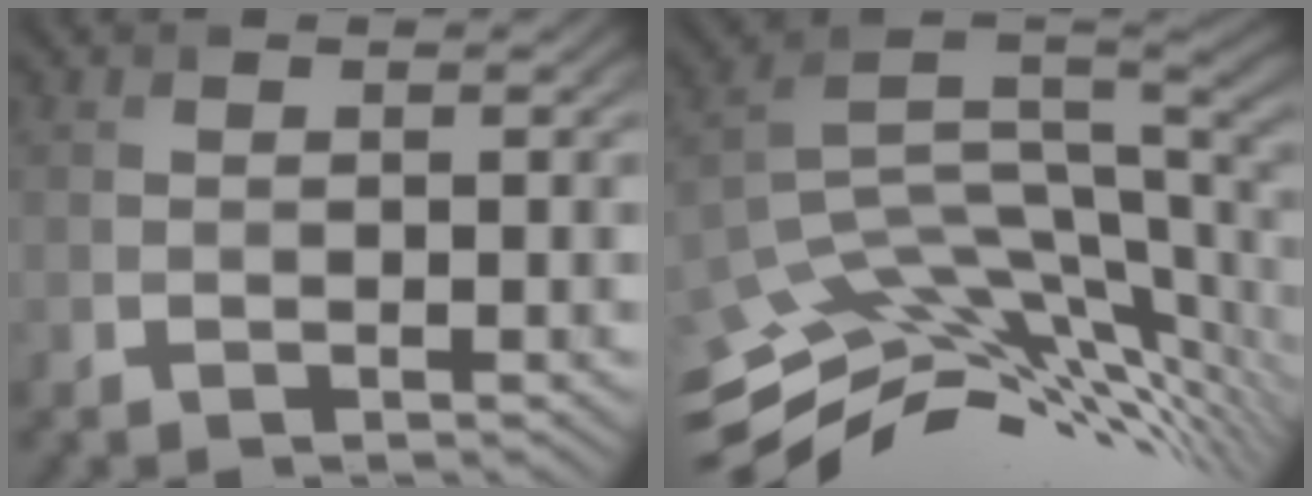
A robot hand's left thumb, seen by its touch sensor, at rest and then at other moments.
{"total": 12.1, "force": [-5.4, 5.0, 9.6], "torque": [-0.203, -0.007, -0.091]}